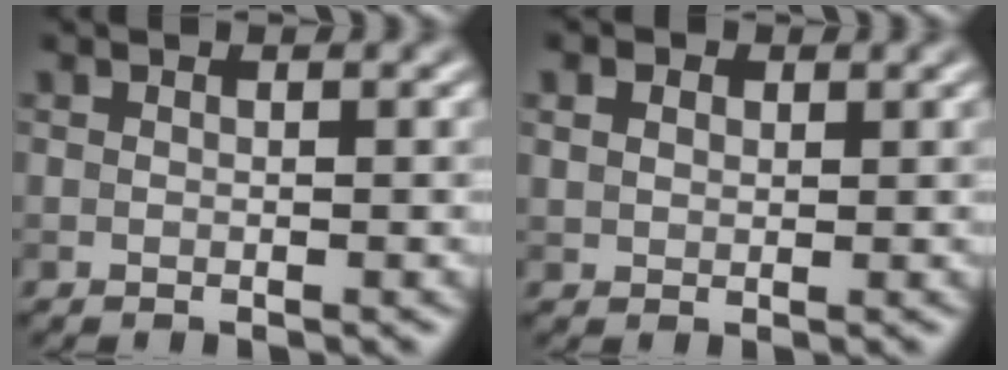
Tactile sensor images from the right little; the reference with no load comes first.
{"total": 2.0, "force": [1.0, 1.5, 0.9], "torque": [-0.021, 0.004, 0.011]}